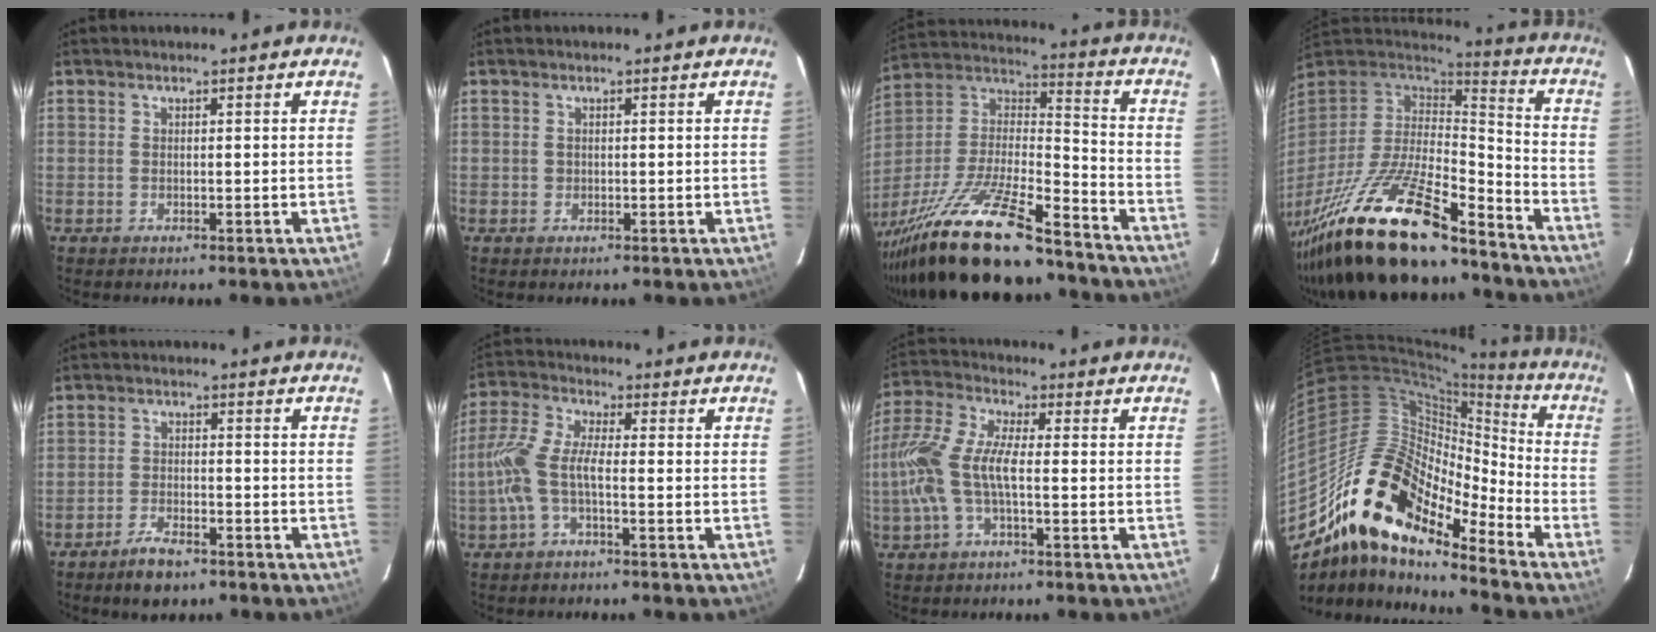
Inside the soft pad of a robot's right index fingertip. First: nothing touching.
{"total": 0.6, "force": [-0.1, 0.6, -0.1], "torque": [0.004, -0.001, 0.000]}
{"total": 27.4, "force": [-21.1, 6.0, 16.5], "torque": [-0.322, -0.035, -0.350]}
{"total": 28.7, "force": [-20.9, 7.6, 18.2], "torque": [-0.351, -0.056, -0.350]}
{"total": 5.6, "force": [-4.2, 2.2, 2.9], "torque": [-0.073, 0.001, -0.072]}
{"total": 7.4, "force": [-2.2, 1.9, 6.8], "torque": [-0.165, 0.009, -0.045]}
{"total": 10.3, "force": [-2.2, 3.0, 9.6], "torque": [-0.217, 0.005, -0.046]}
{"total": 19.5, "force": [-14.7, 6.6, 10.9], "torque": [-0.179, -0.013, -0.287]}